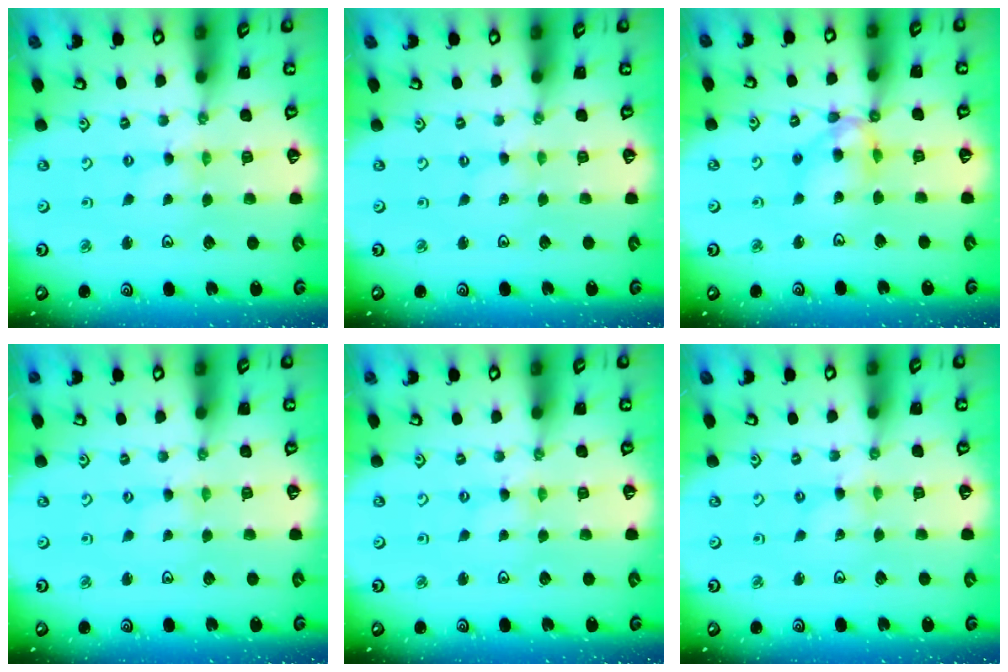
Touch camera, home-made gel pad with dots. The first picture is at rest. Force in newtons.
{"total": 0.0}
{"total": 12.0, "press": 11.9, "slide": 1.4}
{"total": 0.0}
{"total": 0.0}
{"total": 0.0}